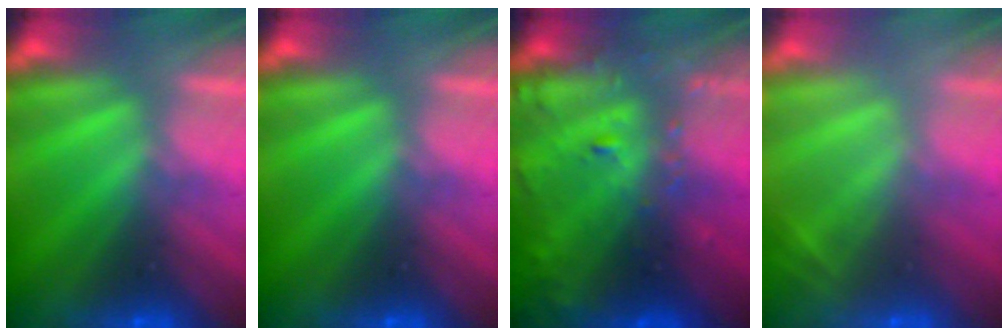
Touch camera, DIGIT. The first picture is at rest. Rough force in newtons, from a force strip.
{"total": 0.0}
{"total": 8.2}
{"total": 2.0}